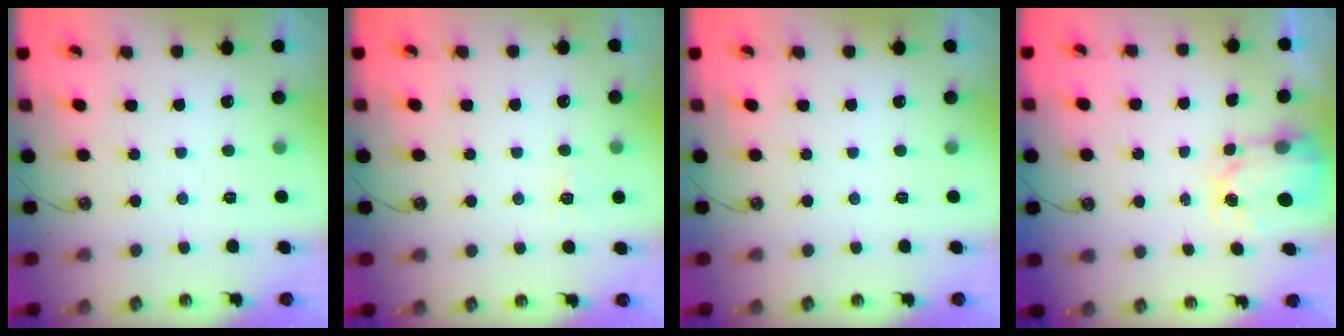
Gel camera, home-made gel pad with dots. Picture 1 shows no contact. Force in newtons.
{"total": 5.1, "press": 5.1, "slide": 0.6}
{"total": 0.0}
{"total": 3.6, "press": 3.5, "slide": 0.6}